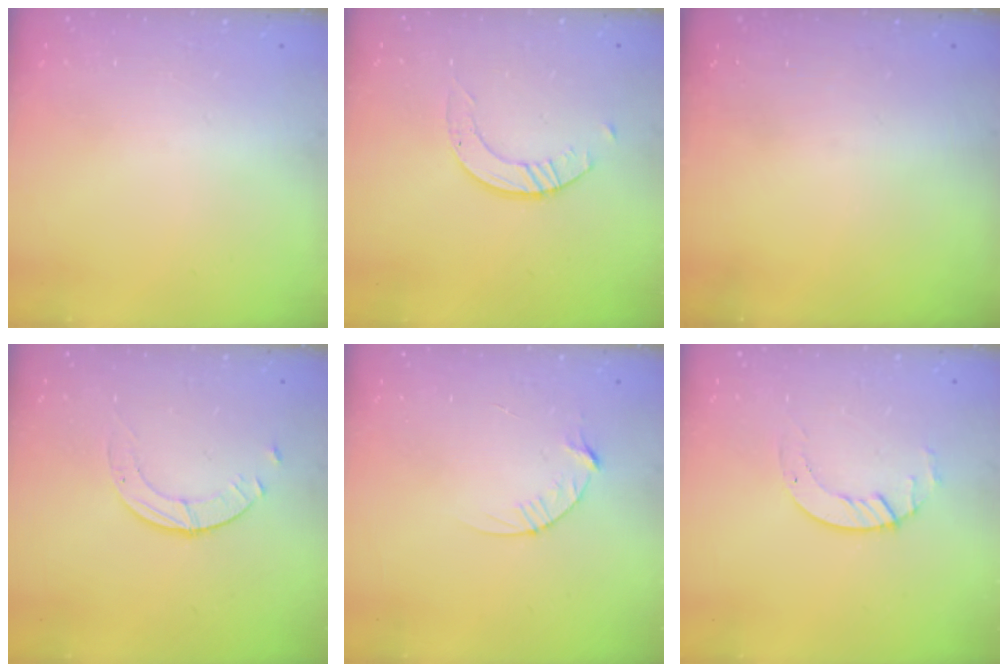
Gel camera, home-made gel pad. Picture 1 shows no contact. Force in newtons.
{"total": 2.6, "press": 2.5, "slide": 0.3}
{"total": 0.0}
{"total": 1.8, "press": 1.8, "slide": 0.2}
{"total": 4.4, "press": 4.4, "slide": 0.6}
{"total": 3.3, "press": 3.3, "slide": 0.4}